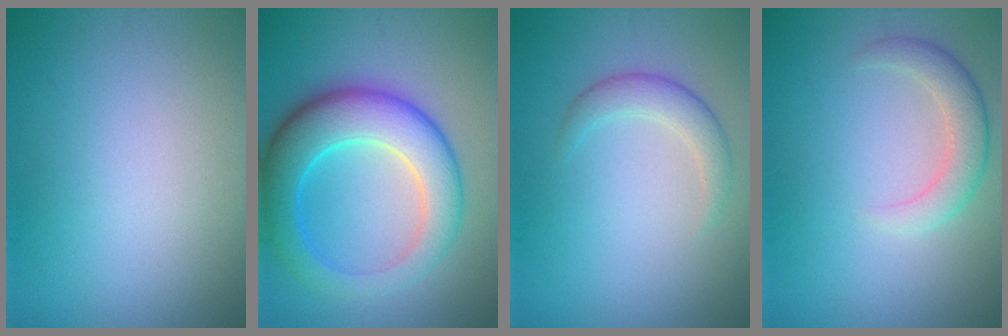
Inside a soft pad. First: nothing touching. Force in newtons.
{"total": 8.0, "press": 8.0, "slide": 0.1}
{"total": 2.2, "press": 2.2, "slide": 0.1}
{"total": 2.8, "press": 2.8, "slide": 0.2}